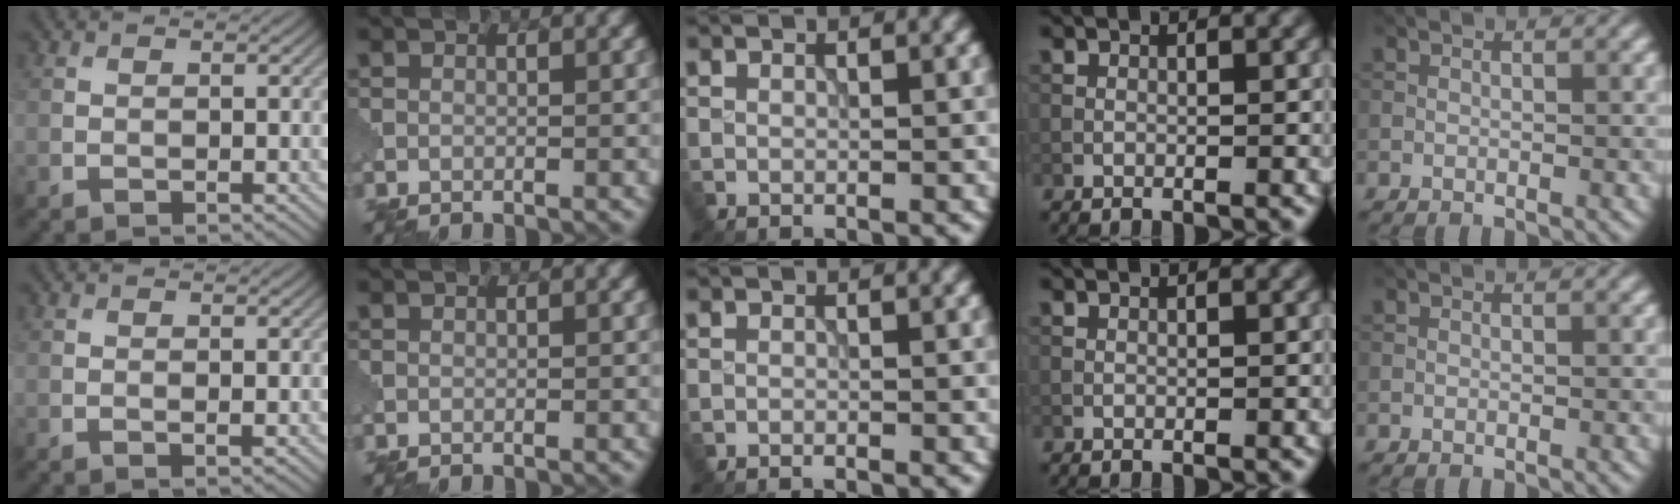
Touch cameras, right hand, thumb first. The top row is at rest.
{"thumb": {"total": 0.5, "force": [0.0, 0.1, 0.5], "torque": [-0.008, -0.004, -0.001]}, "middle": {"total": 0.7, "force": [-0.7, 0.0, 0.2], "torque": [0.000, 0.000, -0.015]}}